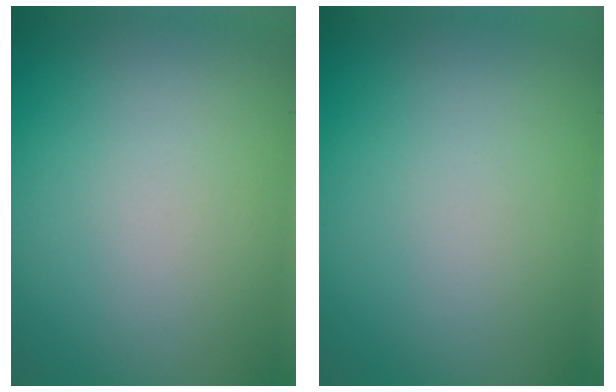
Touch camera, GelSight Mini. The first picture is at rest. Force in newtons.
{"total": 0.0}